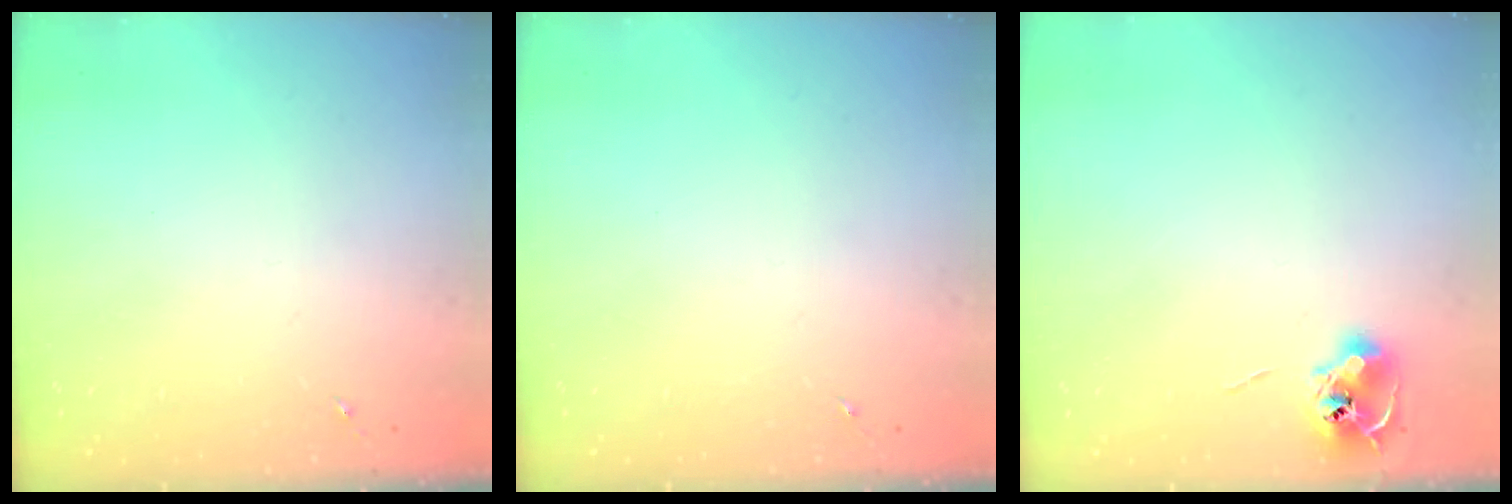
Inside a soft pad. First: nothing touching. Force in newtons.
{"total": 0.0}
{"total": 7.4, "press": 7.4, "slide": 0.7}